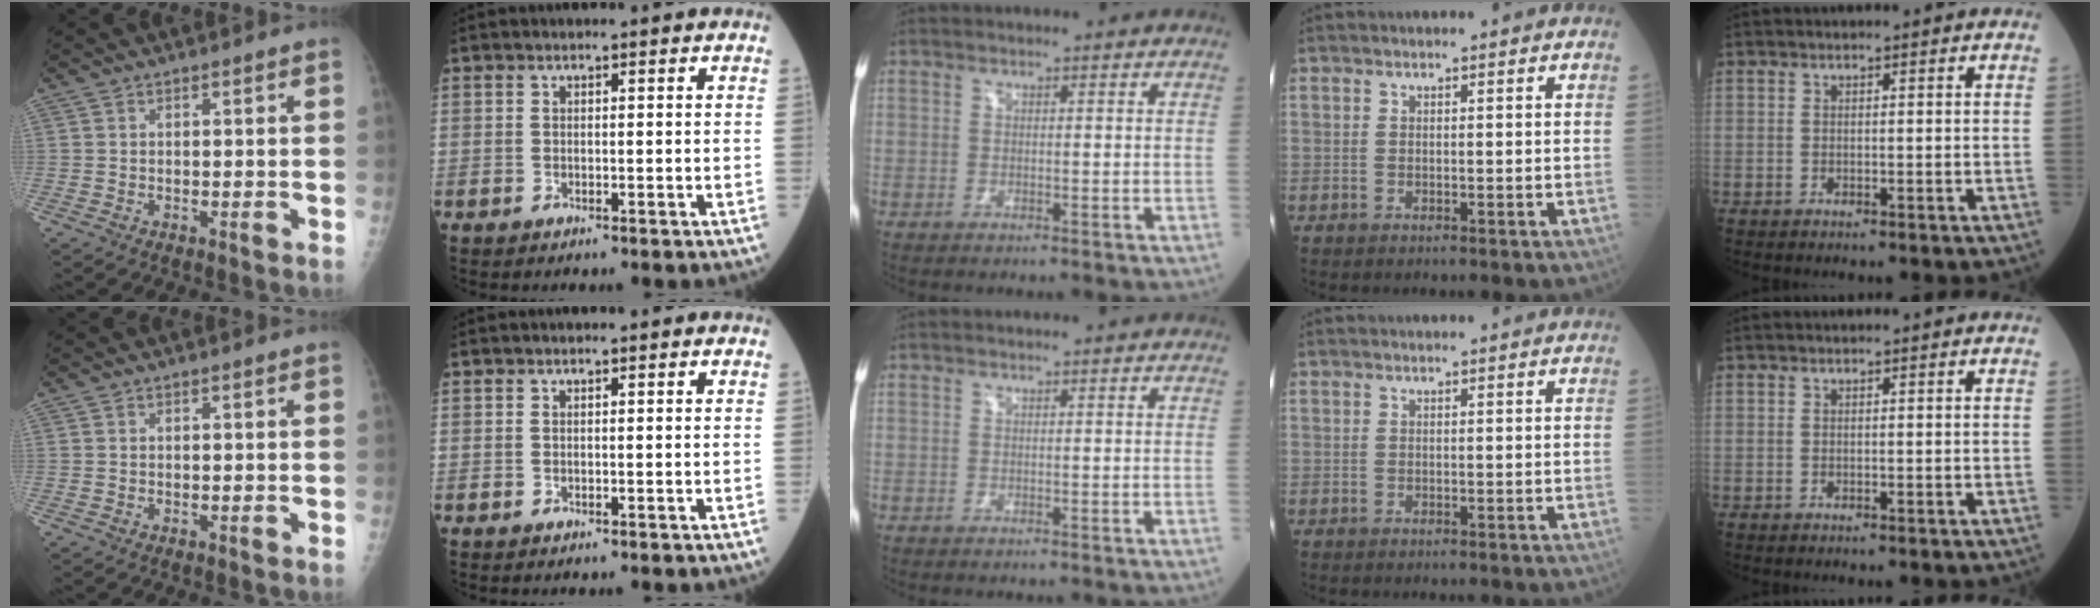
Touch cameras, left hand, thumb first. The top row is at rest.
{}